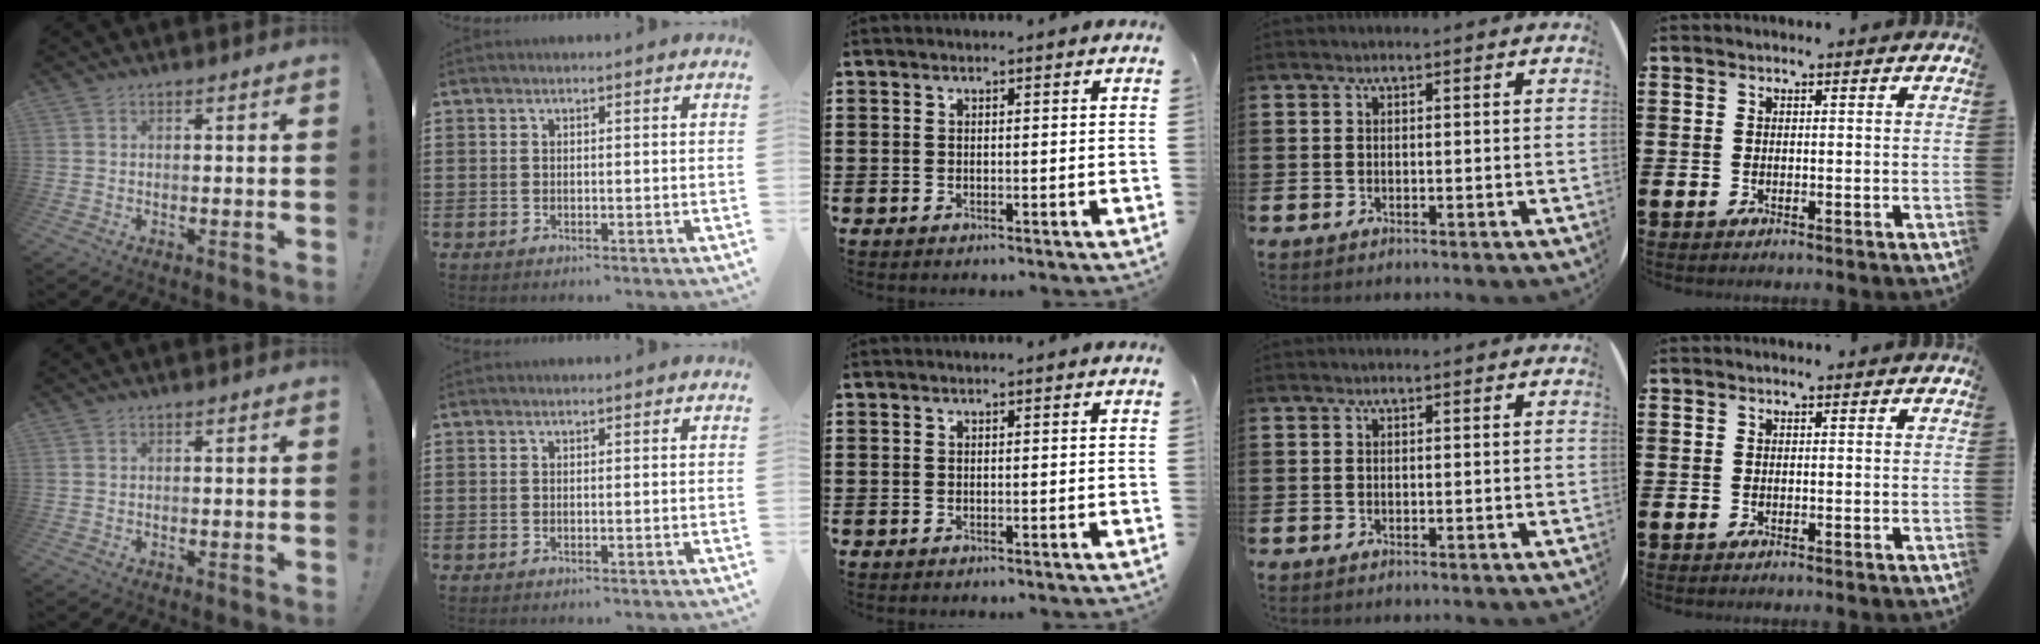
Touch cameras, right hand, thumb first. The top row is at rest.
{}